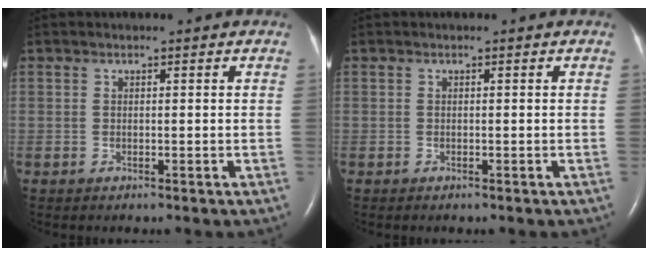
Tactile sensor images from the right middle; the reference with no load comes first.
{"total": 0.0}